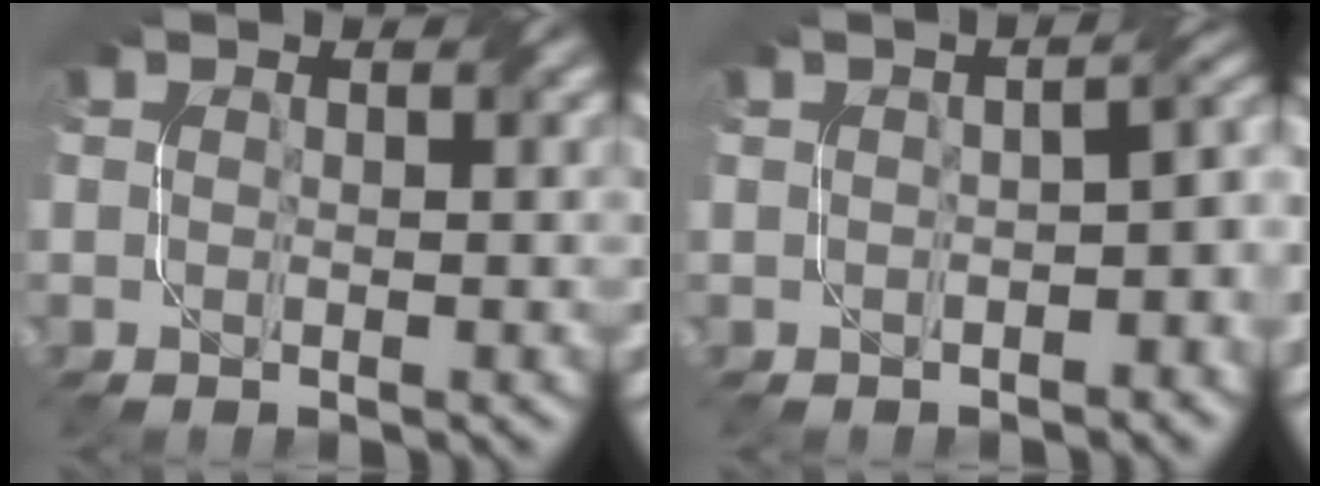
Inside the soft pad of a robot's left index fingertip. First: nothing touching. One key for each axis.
{"total": 4.6, "fx": -0.8, "fy": 1.7, "fz": 4.2, "tx": -0.042, "ty": 0.005, "tz": -0.007}